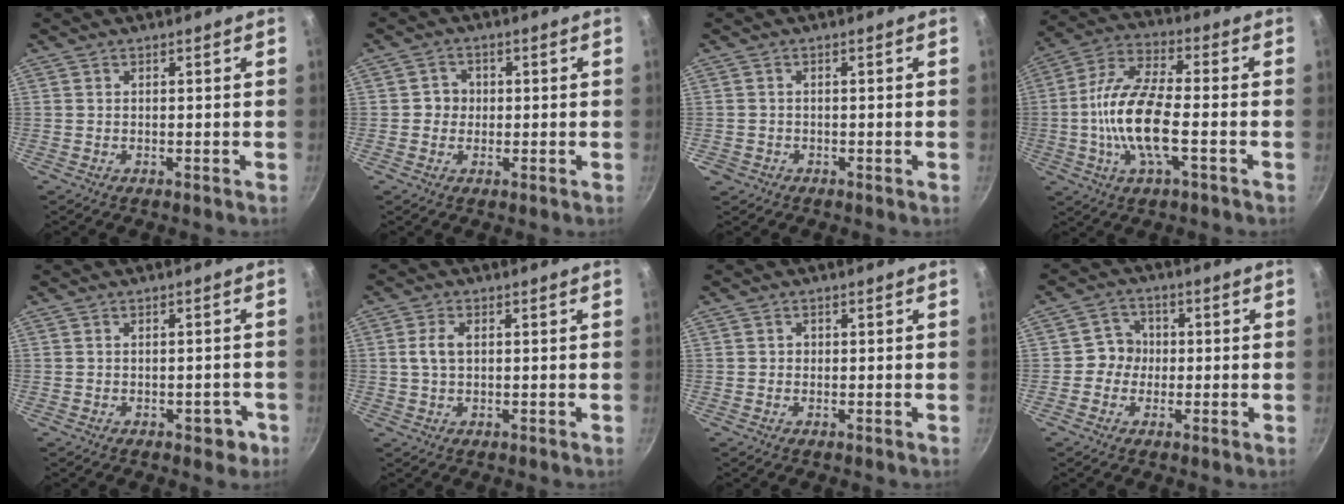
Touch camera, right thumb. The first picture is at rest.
{"total": 3.2, "force": [0.0, 3.0, 1.1], "torque": [0.004, 0.008, -0.005]}
{"total": 1.6, "force": [-0.8, 1.3, 0.2], "torque": [-0.001, 0.004, -0.017]}
{"total": 15.7, "force": [-2.8, 5.8, 14.3], "torque": [-0.299, 0.030, -0.057]}
{"total": 3.0, "force": [-1.6, 1.7, 2.0], "torque": [-0.007, 0.014, -0.016]}
{"total": 3.6, "force": [0.5, 2.0, 2.9], "torque": [-0.065, 0.005, 0.009]}
{"total": 0.8, "force": [0.0, 0.8, 0.3], "torque": [0.002, 0.003, -0.001]}
{"total": 5.0, "force": [-0.5, 4.6, 1.7], "torque": [0.004, 0.014, -0.019]}